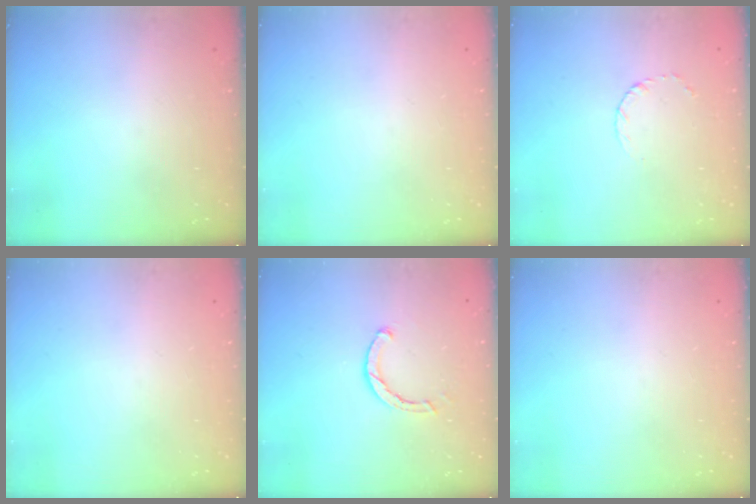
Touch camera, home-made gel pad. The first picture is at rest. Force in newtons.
{"total": 0.0}
{"total": 3.1, "press": 3.1, "slide": 0.3}
{"total": 0.0}
{"total": 2.4, "press": 2.4, "slide": 0.1}
{"total": 0.0}